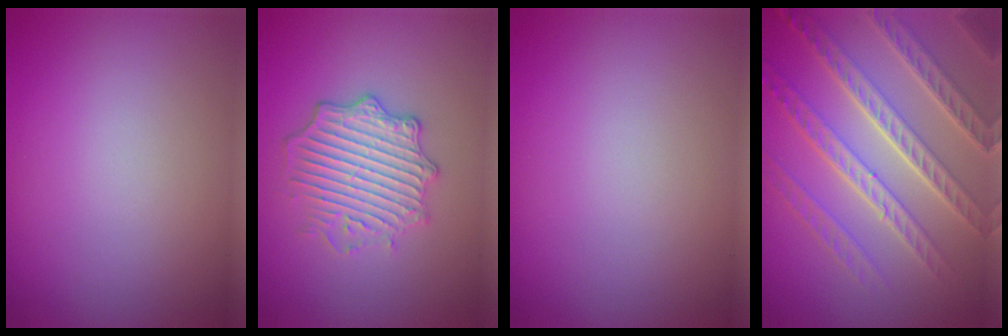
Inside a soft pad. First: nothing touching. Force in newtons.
{"total": 4.5, "press": 4.0, "slide": 2.0}
{"total": 0.0}
{"total": 8.1, "press": 5.6, "slide": 5.9}